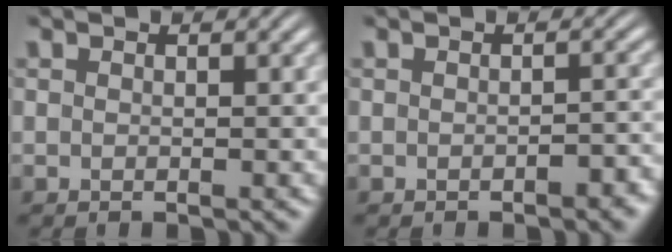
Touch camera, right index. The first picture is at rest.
{"total": 1.2, "force": [-1.2, 0.0, 0.3], "torque": [-0.008, 0.000, -0.020]}